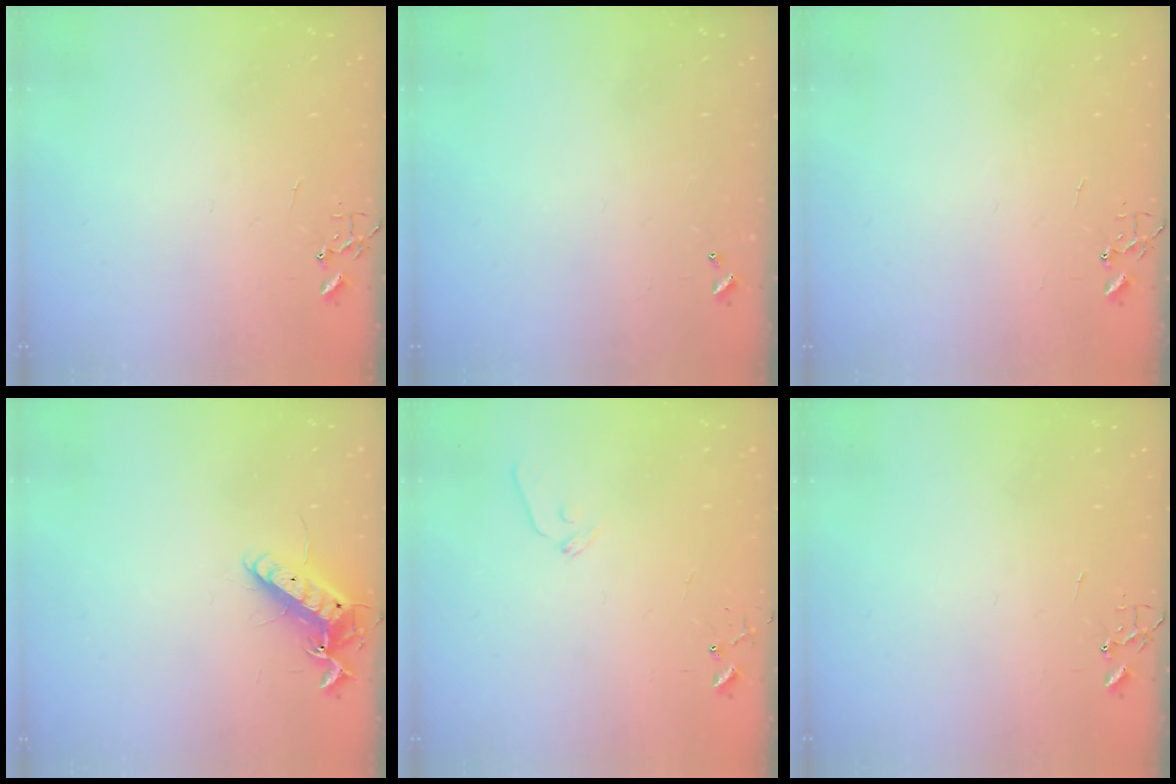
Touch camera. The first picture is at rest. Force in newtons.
{"total": 0.0}
{"total": 0.0}
{"total": 13.2, "press": 13.1, "slide": 1.2}
{"total": 6.9, "press": 6.9, "slide": 0.7}
{"total": 0.0}